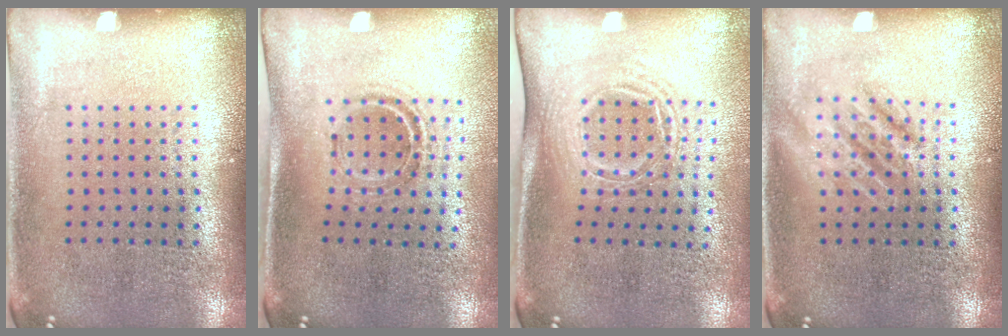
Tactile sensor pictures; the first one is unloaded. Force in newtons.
{"total": 0.9, "press": 0.9, "slide": 0.3}
{"total": 1.7, "press": 1.2, "slide": 1.2}
{"total": 1.3, "press": 1.3, "slide": 0.1}